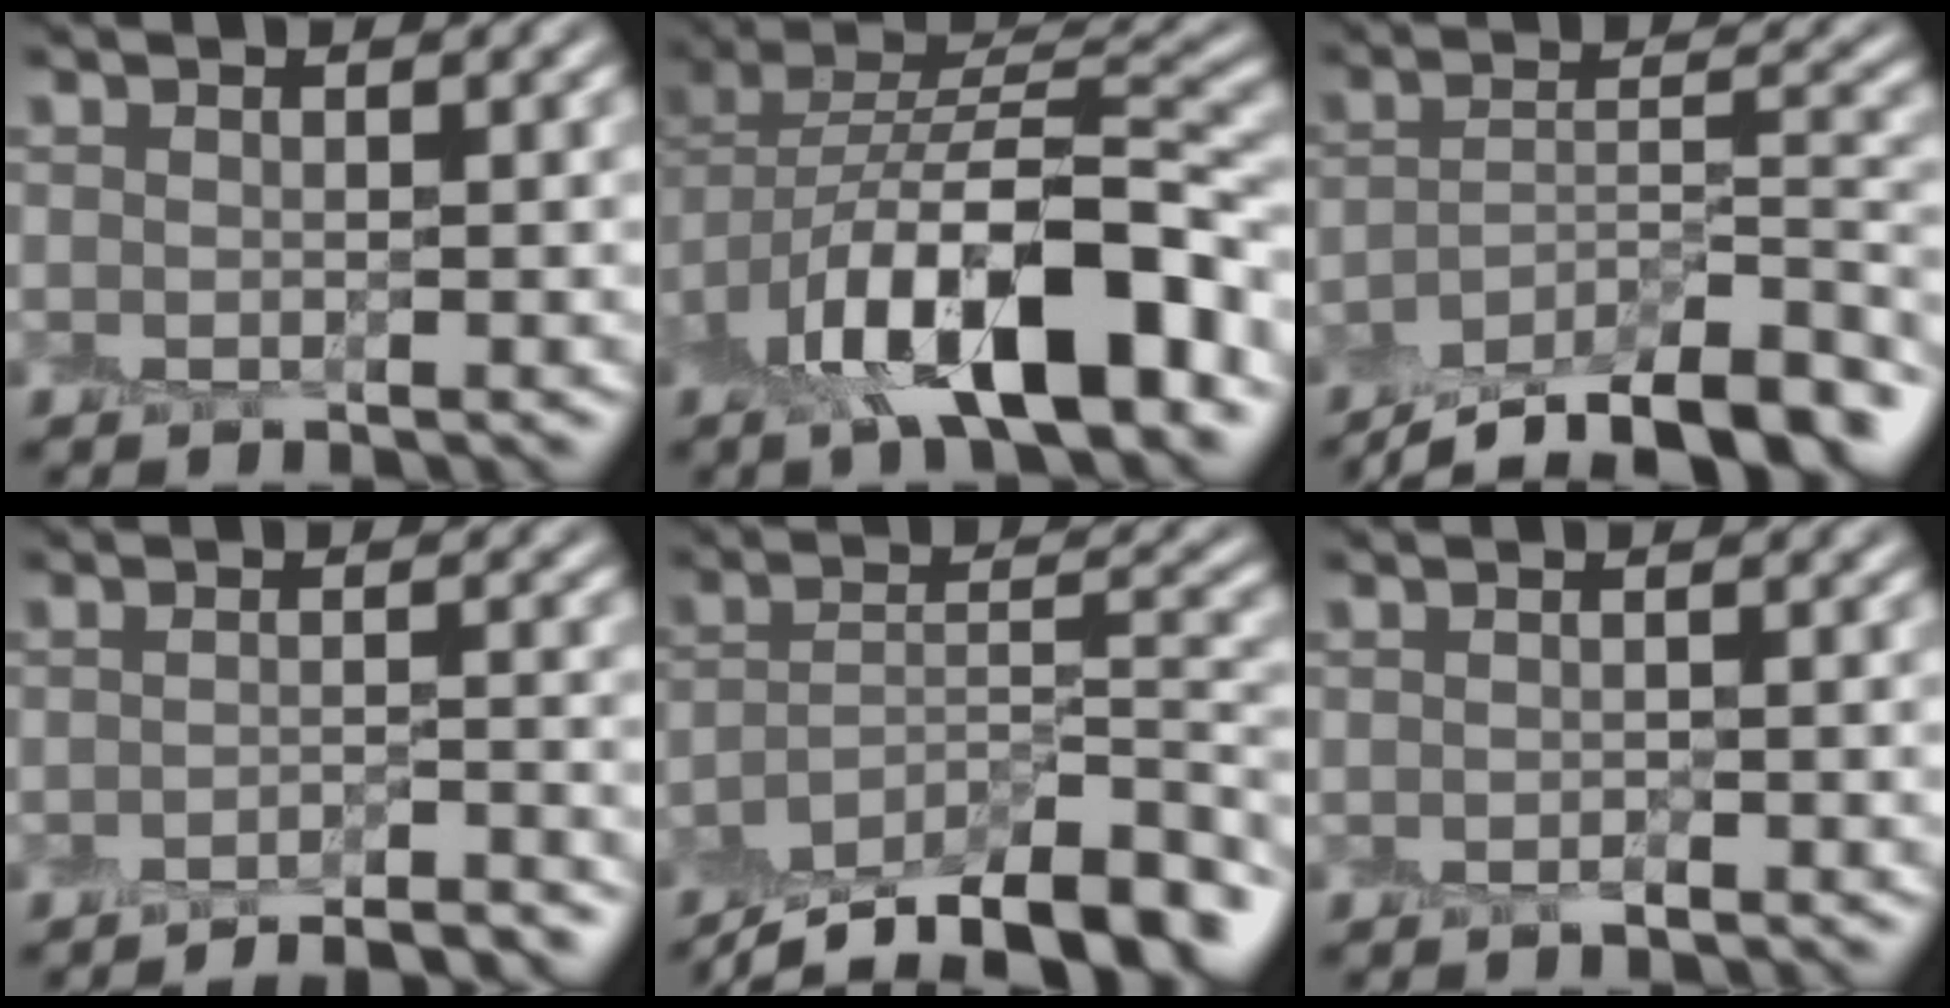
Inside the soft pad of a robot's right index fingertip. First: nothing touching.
{"total": 12.3, "force": [-5.6, 5.2, 9.6], "torque": [-0.154, 0.000, -0.099]}
{"total": 10.8, "force": [-8.4, 3.4, 5.9], "torque": [-0.098, -0.003, -0.135]}
{"total": 5.1, "force": [-4.4, 0.8, 2.4], "torque": [-0.024, 0.001, -0.058]}
{"total": 11.9, "force": [-9.2, 4.0, 6.5], "torque": [-0.116, 0.000, -0.146]}
{"total": 0.6, "force": [-0.3, 0.0, 0.5], "torque": [-0.008, 0.000, -0.005]}